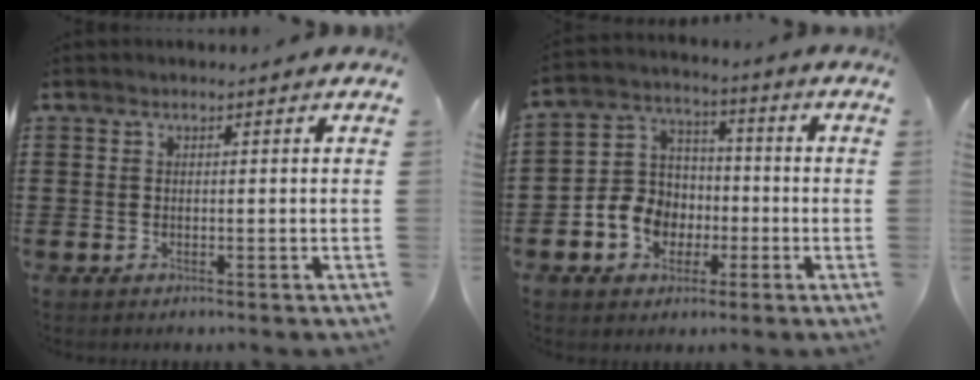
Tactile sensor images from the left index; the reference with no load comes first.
{"total": 7.9, "force": [-2.6, 6.9, 2.7], "torque": [-0.091, 0.016, -0.053]}